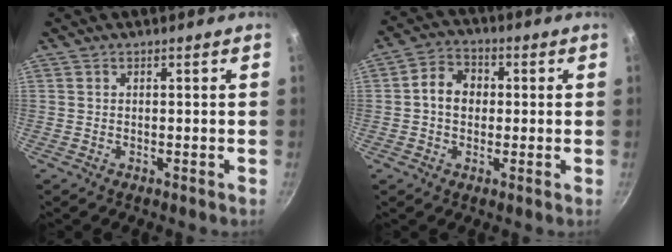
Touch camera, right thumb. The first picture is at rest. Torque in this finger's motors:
{"motor_torque": [-0.21, 0.34, -0.07, -0.03, 0.06]}